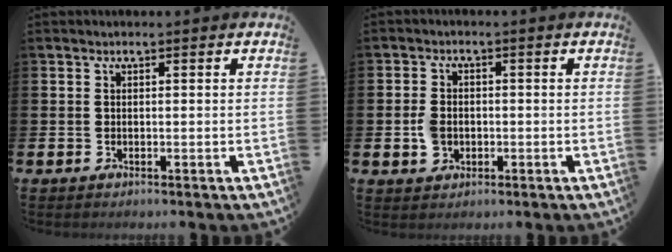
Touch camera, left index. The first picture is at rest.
{"total": 3.0, "force": [-0.4, 2.4, 1.8], "torque": [-0.028, 0.006, -0.011]}